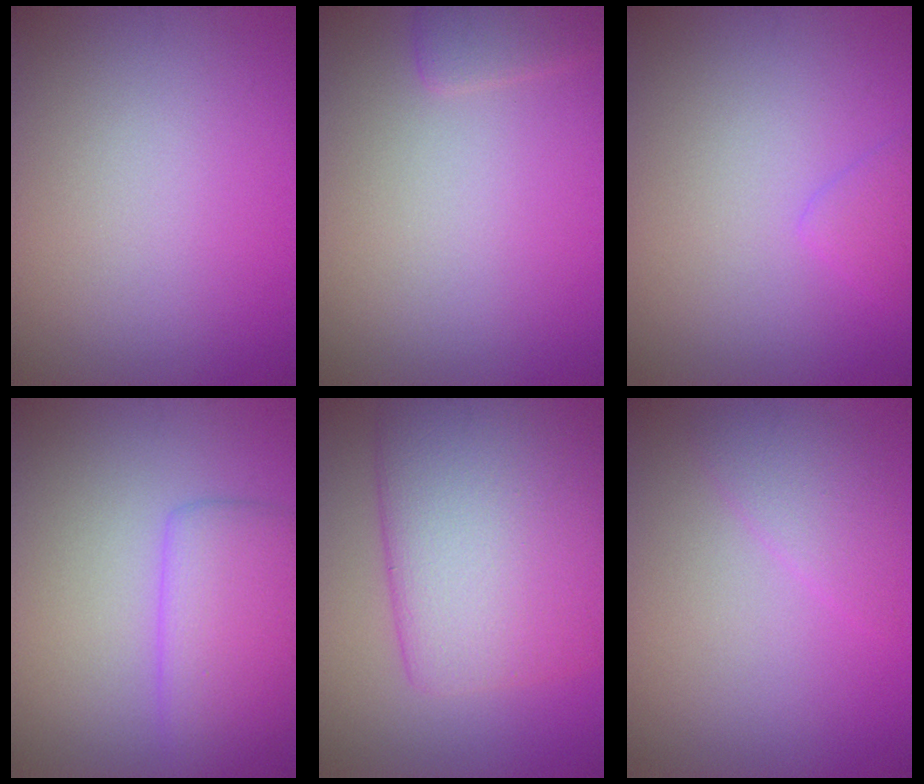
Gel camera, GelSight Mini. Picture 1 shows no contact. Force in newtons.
{"total": 1.6, "press": 1.5, "slide": 0.2}
{"total": 1.5, "press": 1.5, "slide": 0.1}
{"total": 4.6, "press": 4.6, "slide": 0.2}
{"total": 11.2, "press": 11.2, "slide": 0.4}
{"total": 2.3, "press": 2.3, "slide": 0.3}